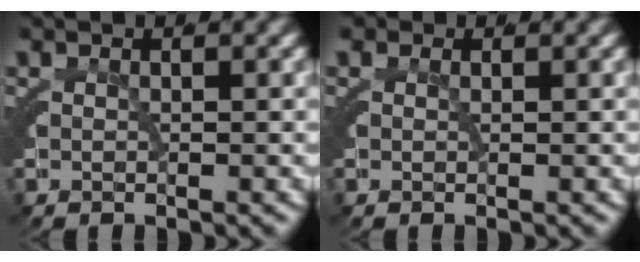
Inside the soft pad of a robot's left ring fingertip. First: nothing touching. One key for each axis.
{"total": 0.8, "fx": 0.5, "fy": 0.6, "fz": 0.3, "tx": -0.012, "ty": -0.006, "tz": 0.010}